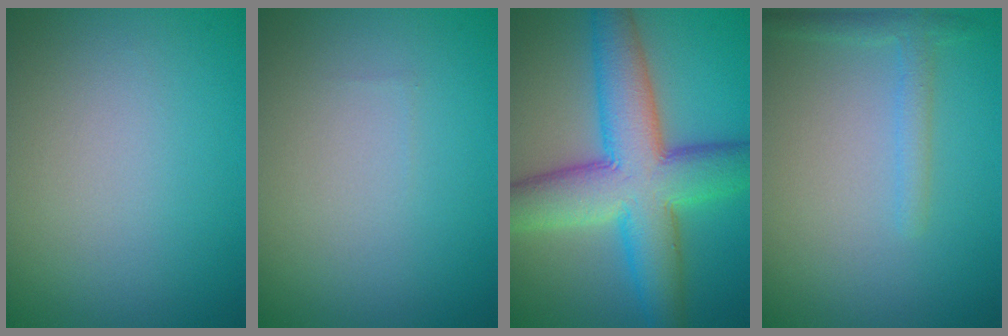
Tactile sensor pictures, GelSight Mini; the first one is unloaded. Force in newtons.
{"total": 0.0}
{"total": 10.8, "press": 10.8, "slide": 0.3}
{"total": 1.7, "press": 1.7, "slide": 0.1}